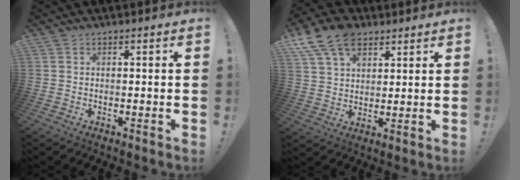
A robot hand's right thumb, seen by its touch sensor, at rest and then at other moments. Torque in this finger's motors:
{"motor_torque": [-0.17, 0.32, 0.24, 0.01, 0.08]}